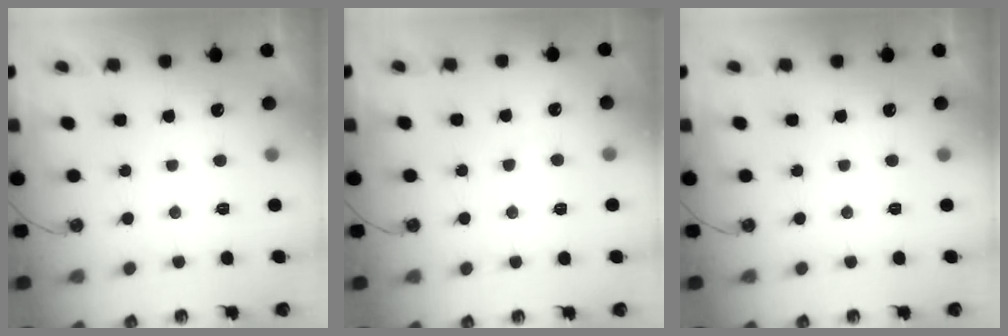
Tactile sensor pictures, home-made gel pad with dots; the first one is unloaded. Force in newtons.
{"total": 5.9, "press": 5.8, "slide": 0.8}
{"total": 0.0}